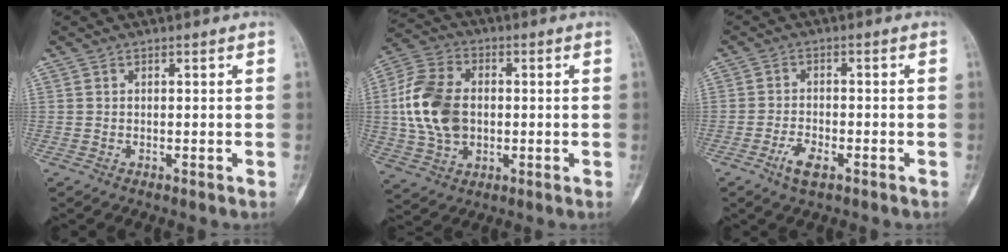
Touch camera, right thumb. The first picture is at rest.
{"total": 14.3, "force": [0.4, 10.3, 10.0], "torque": [-0.190, 0.013, 0.007]}
{"total": 4.3, "force": [-2.4, 1.8, 3.1], "torque": [-0.058, 0.009, -0.044]}